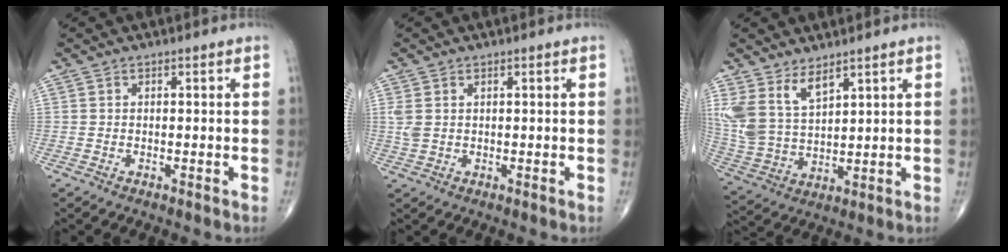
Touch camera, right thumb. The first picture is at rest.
{"total": 2.4, "force": [0.8, 1.5, 1.7], "torque": [-0.051, 0.007, 0.022]}
{"total": 10.4, "force": [6.4, 4.9, 6.6], "torque": [-0.132, -0.028, 0.149]}